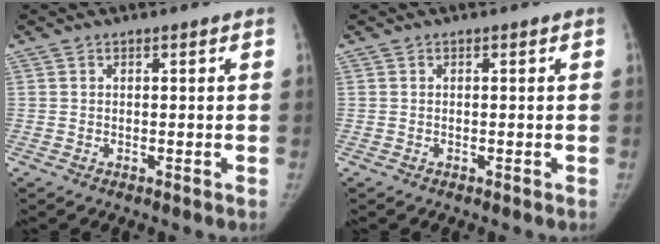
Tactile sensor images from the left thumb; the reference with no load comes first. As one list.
[{"total": 0.0}]